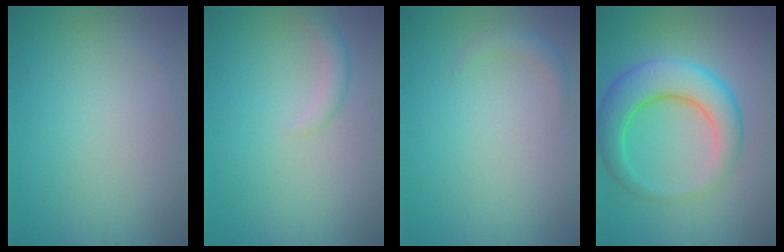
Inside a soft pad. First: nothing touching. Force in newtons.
{"total": 1.6, "press": 1.6, "slide": 0.0}
{"total": 1.3, "press": 1.2, "slide": 0.1}
{"total": 6.8, "press": 6.8, "slide": 0.2}